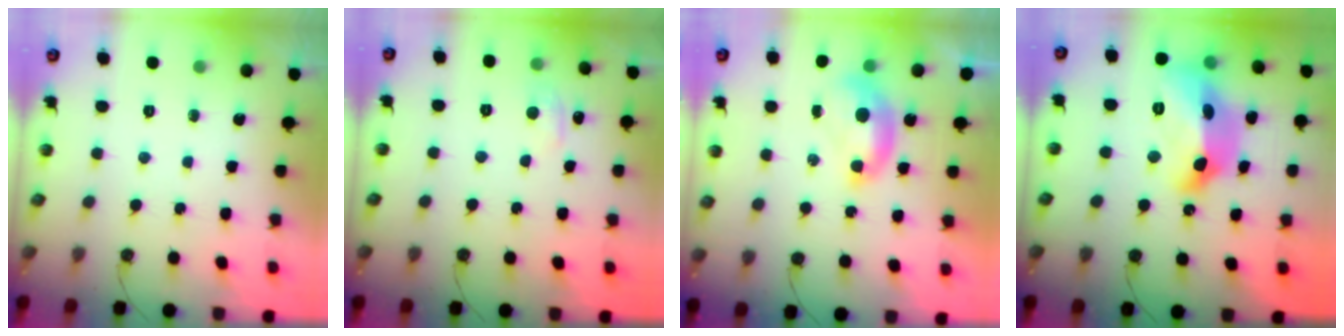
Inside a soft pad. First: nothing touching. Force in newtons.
{"total": 0.9, "press": 0.3, "slide": 0.8}
{"total": 1.7, "press": 1.6, "slide": 0.3}
{"total": 15.6, "press": 15.5, "slide": 1.3}